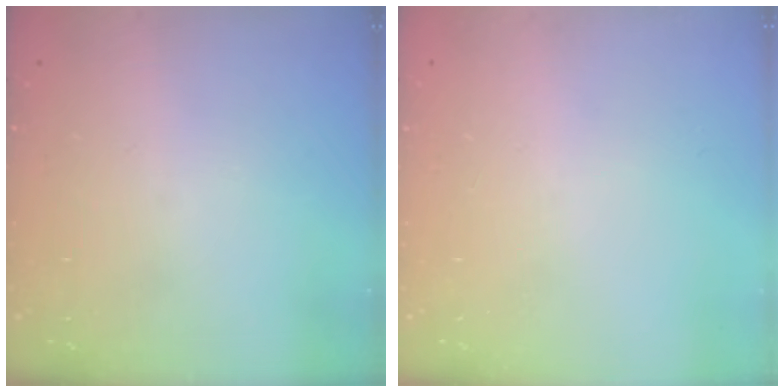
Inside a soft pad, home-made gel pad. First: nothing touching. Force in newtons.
{"total": 0.0}